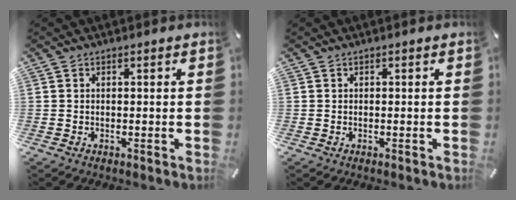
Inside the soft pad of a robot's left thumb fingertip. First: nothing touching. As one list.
[{"total": 0.0}]